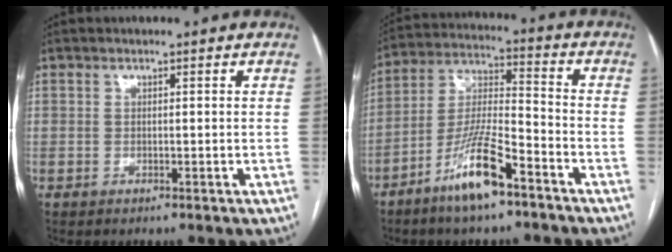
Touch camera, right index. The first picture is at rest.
{"total": 11.7, "force": [-7.4, 1.7, 9.0], "torque": [-0.183, -0.011, -0.140]}